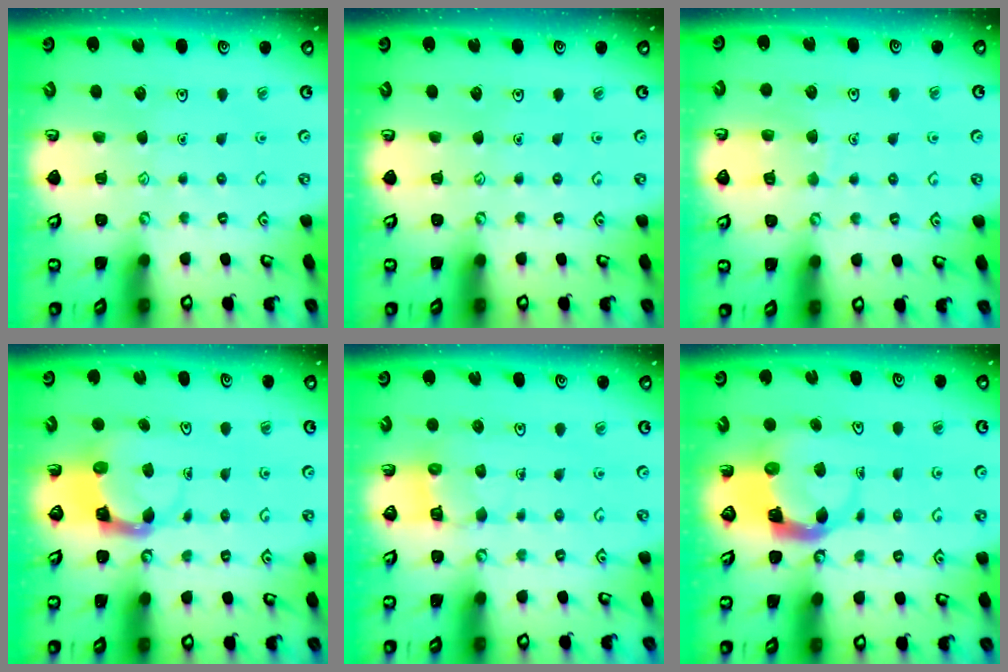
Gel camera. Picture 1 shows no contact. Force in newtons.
{"total": 0.0}
{"total": 6.1, "press": 6.1, "slide": 0.4}
{"total": 4.0, "press": 4.0, "slide": 0.4}
{"total": 7.7, "press": 7.7, "slide": 0.2}
{"total": 4.1, "press": 4.0, "slide": 0.8}